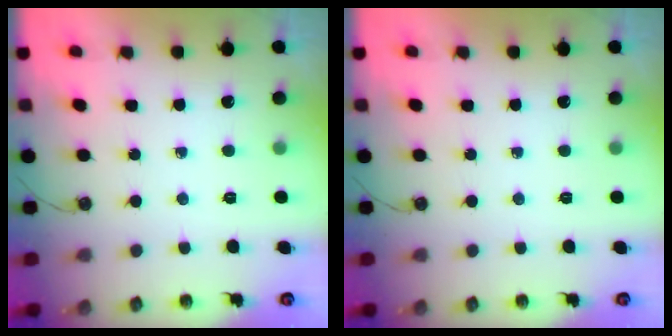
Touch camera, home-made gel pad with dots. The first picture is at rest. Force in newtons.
{"total": 0.0}